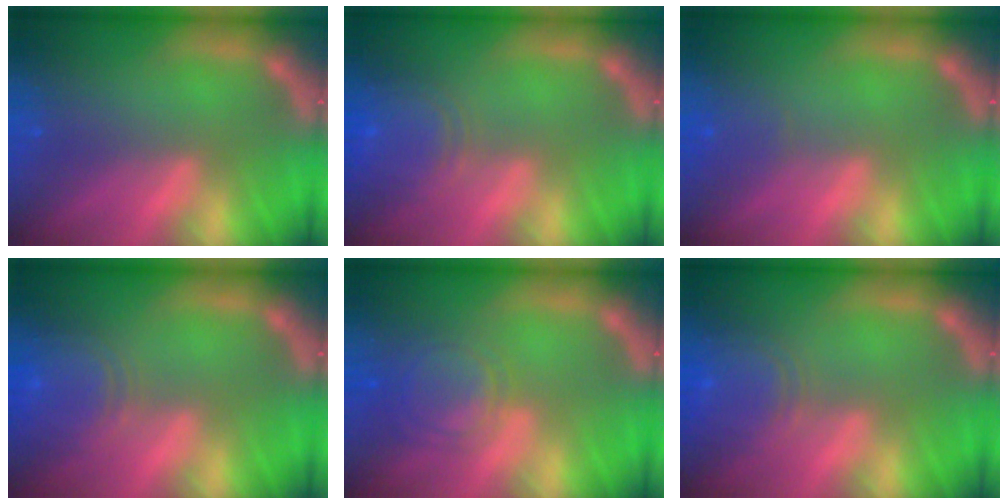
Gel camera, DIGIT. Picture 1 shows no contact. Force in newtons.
{"total": 6.5}
{"total": 1.4}
{"total": 6.9}
{"total": 5.6}
{"total": 6.5}